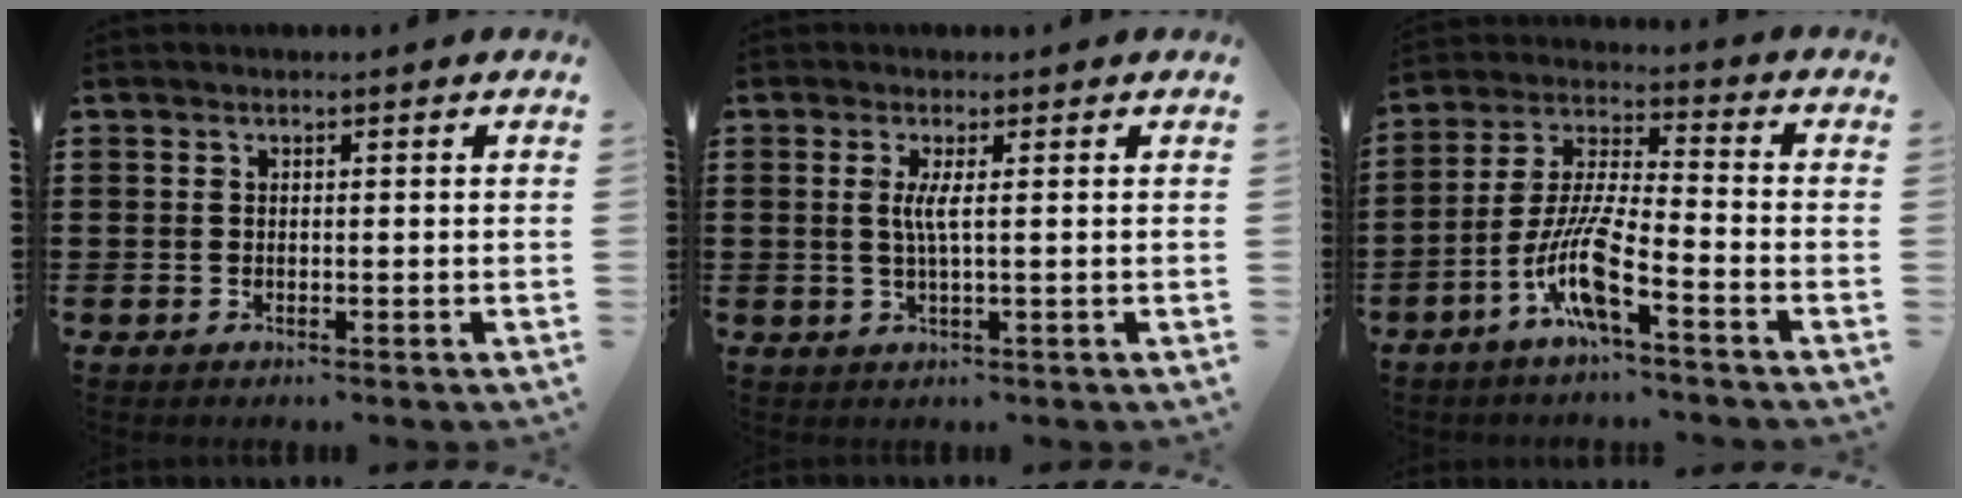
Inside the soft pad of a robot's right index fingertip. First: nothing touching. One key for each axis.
{"total": 2.9, "fx": 0.3, "fy": -0.1, "fz": 2.8, "tx": -0.057, "ty": -0.006, "tz": 0.002}
{"total": 9.9, "fx": -5.7, "fy": 1.6, "fz": 7.9, "tx": -0.177, "ty": -0.006, "tz": -0.111}